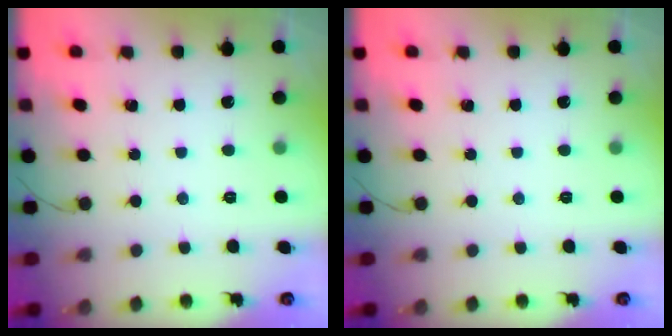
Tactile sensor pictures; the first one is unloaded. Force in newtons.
{"total": 0.0}